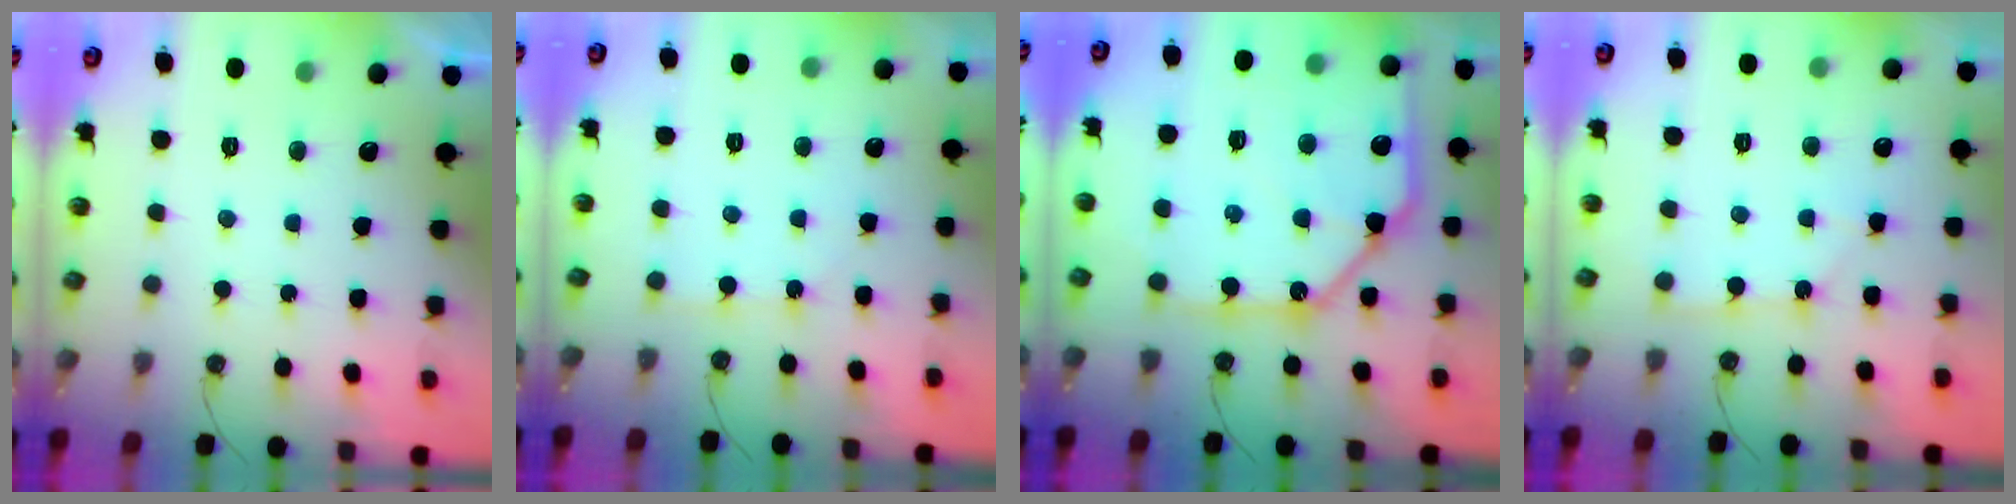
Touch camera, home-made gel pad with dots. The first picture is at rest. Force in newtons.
{"total": 3.1, "press": 3.1, "slide": 0.4}
{"total": 22.6, "press": 22.5, "slide": 2.6}
{"total": 1.9, "press": 1.9, "slide": 0.2}